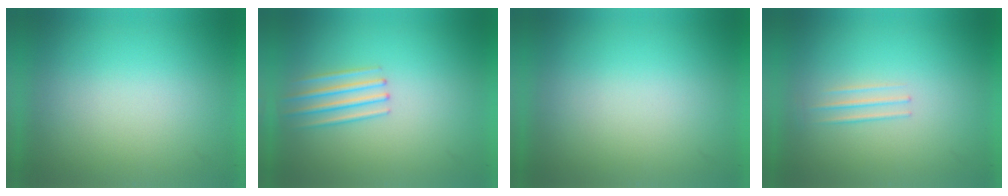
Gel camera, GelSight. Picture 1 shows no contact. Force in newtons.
{"total": 2.1}
{"total": 0.0}
{"total": 1.4}